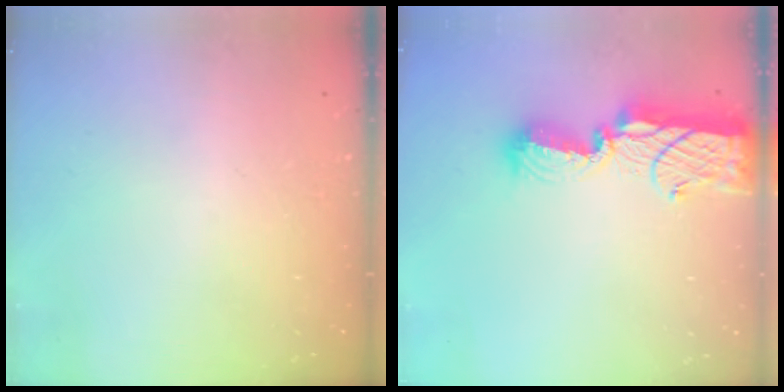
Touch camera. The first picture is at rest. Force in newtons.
{"total": 14.4, "press": 14.3, "slide": 1.7}